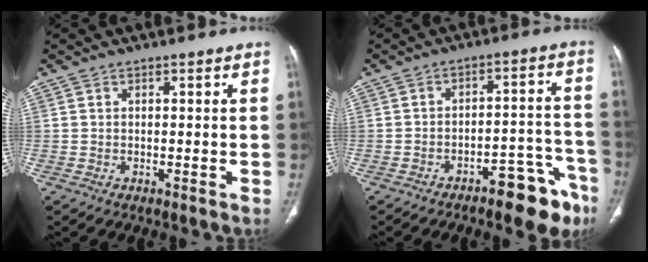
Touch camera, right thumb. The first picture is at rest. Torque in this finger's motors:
{"motor_torque": [1.43, 1.66, -0.15, 0.02, 0.13]}